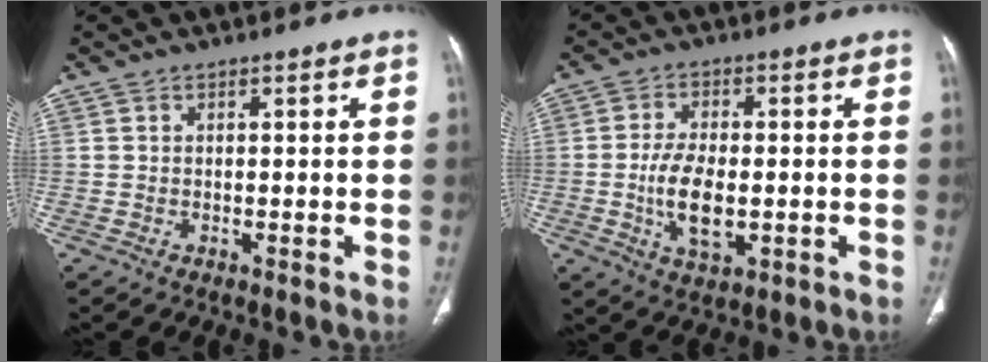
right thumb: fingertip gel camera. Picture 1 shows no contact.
{"total": 8.5, "force": [-1.3, 4.4, 7.2], "torque": [-0.132, 0.001, -0.020]}